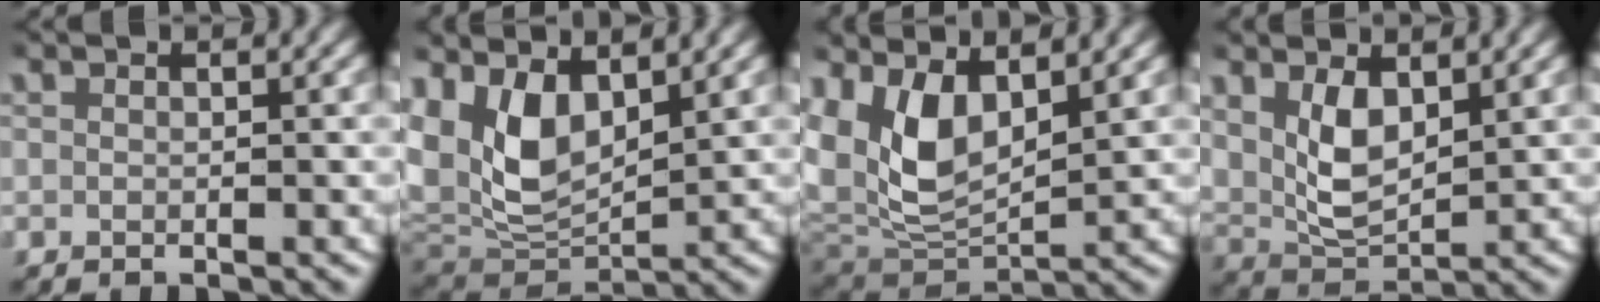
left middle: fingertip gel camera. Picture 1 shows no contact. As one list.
[{"total": 9.1, "force": [1.8, 7.1, 5.5], "torque": [-0.142, -0.015, 0.038]}, {"total": 8.5, "force": [2.2, 6.3, 5.2], "torque": [-0.138, -0.008, 0.043]}, {"total": 4.6, "force": [2.2, 2.9, 2.9], "torque": [-0.069, -0.014, 0.046]}]